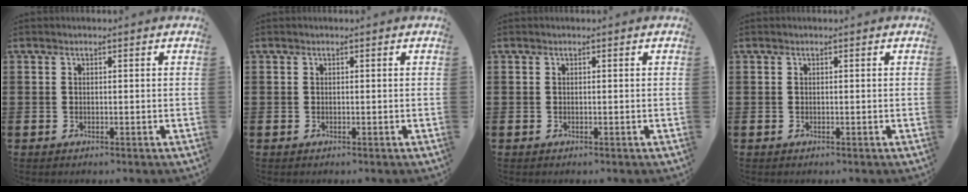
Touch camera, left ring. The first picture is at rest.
{"total": 0.0}
{"total": 0.0}
{"total": 0.0}